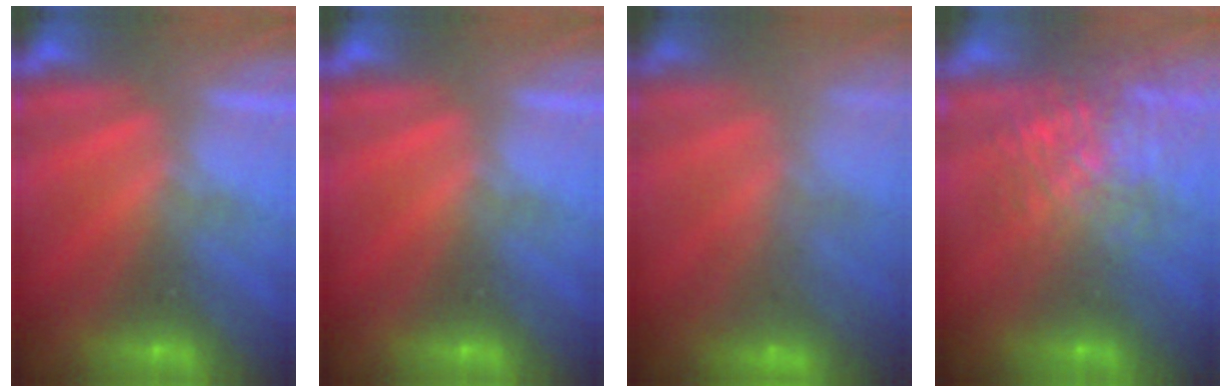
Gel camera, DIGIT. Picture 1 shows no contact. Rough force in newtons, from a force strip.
{"total": 0.0}
{"total": 7.7}
{"total": 7.6}